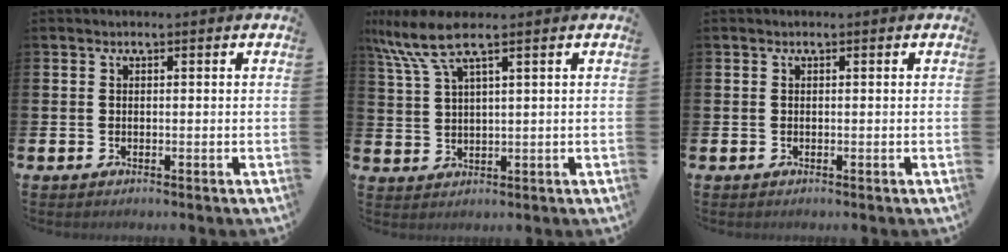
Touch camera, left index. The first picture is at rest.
{"total": 7.4, "force": [5.0, 1.7, 5.2], "torque": [-0.126, -0.006, 0.087]}
{"total": 0.0}